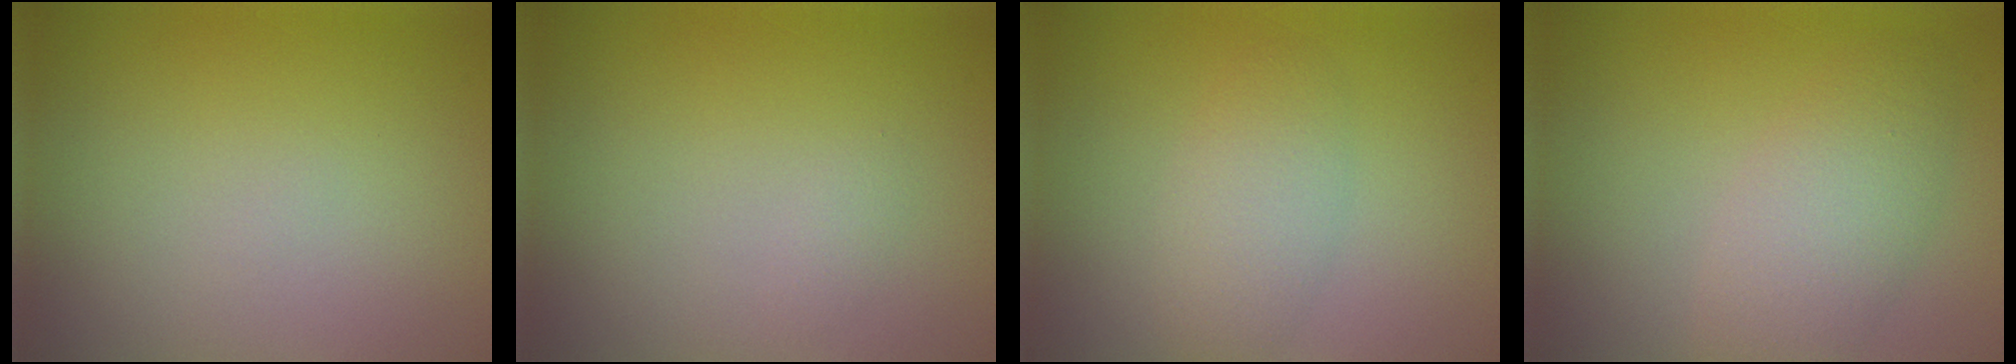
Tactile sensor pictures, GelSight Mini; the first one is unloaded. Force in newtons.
{"total": 0.6, "press": 0.6, "slide": 0.0}
{"total": 3.0, "press": 3.0, "slide": 0.2}
{"total": 4.2, "press": 4.2, "slide": 0.1}